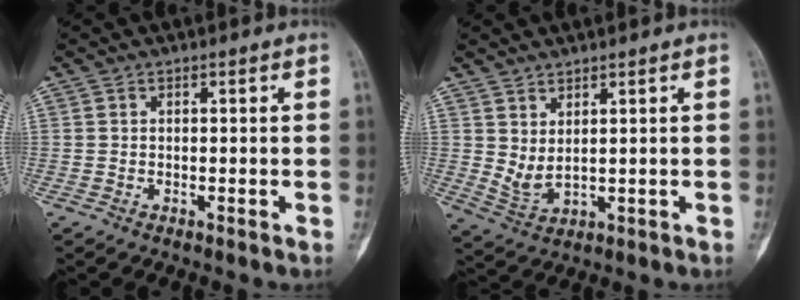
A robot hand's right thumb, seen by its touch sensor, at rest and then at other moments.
{"total": 0.0}